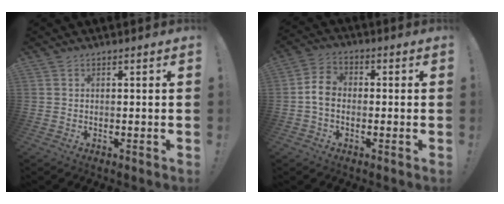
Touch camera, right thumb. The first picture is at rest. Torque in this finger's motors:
{"motor_torque": [-0.01, 0.30, 0.06, 0.08, 0.04]}